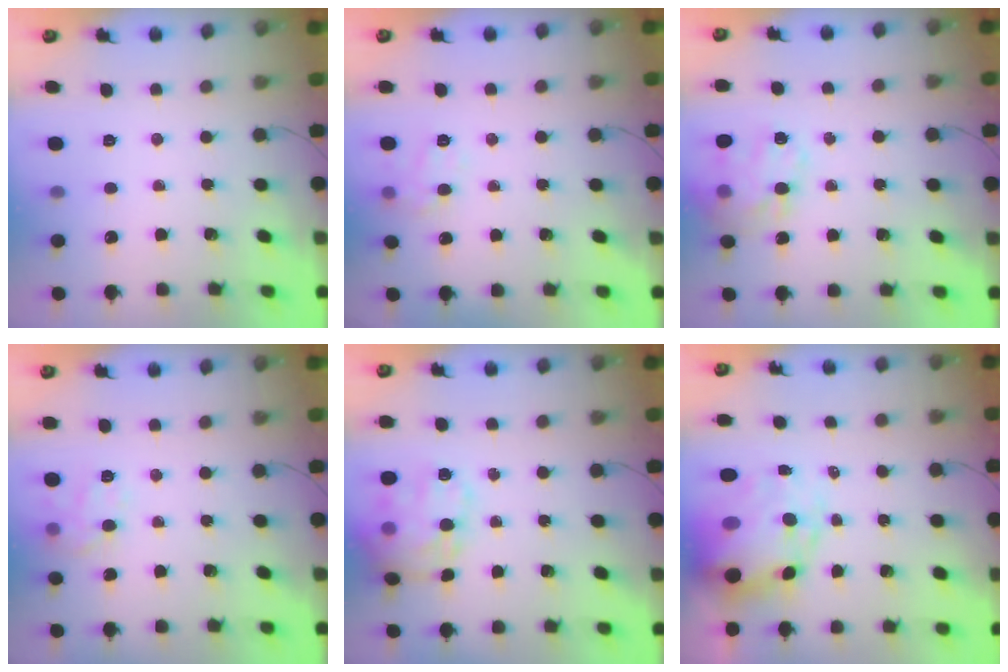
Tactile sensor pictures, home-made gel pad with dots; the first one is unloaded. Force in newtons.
{"total": 8.0, "press": 8.0, "slide": 0.5}
{"total": 18.1, "press": 17.8, "slide": 2.8}
{"total": 10.4, "press": 10.4, "slide": 0.7}
{"total": 18.0, "press": 17.9, "slide": 1.7}
{"total": 13.7, "press": 13.2, "slide": 3.6}